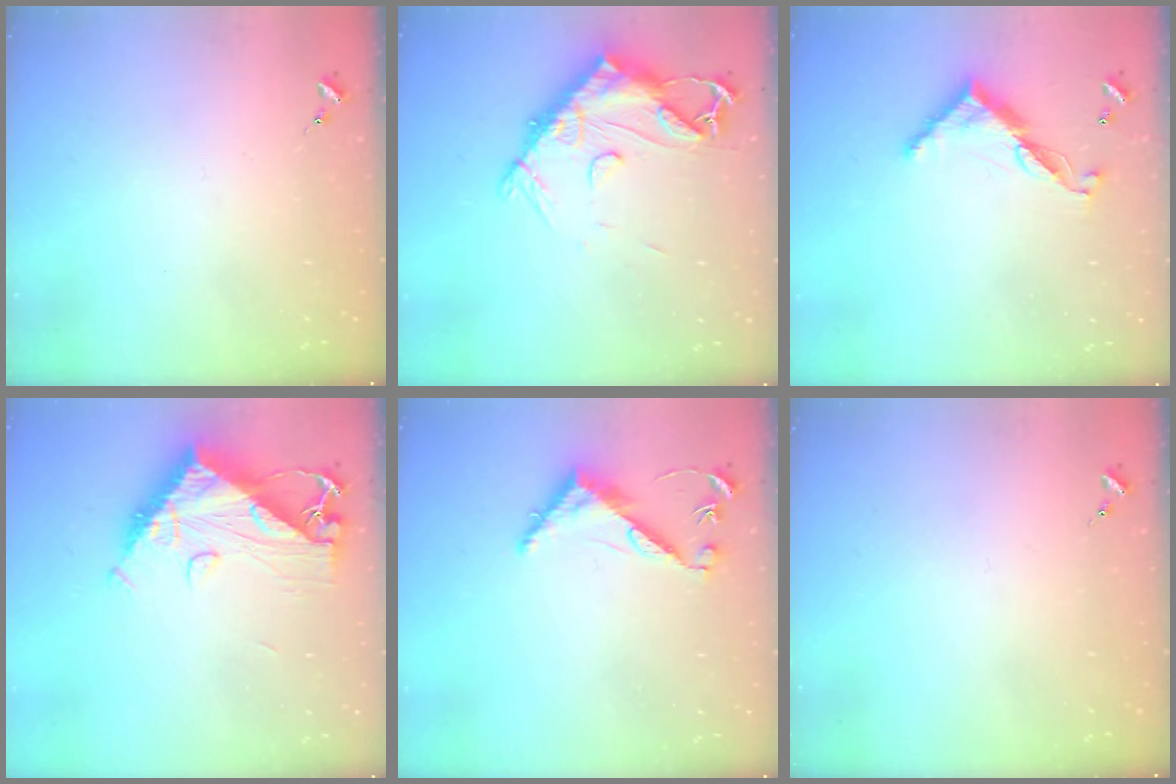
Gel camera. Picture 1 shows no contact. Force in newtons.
{"total": 14.2, "press": 14.2, "slide": 1.4}
{"total": 10.6, "press": 10.6, "slide": 0.4}
{"total": 12.9, "press": 12.8, "slide": 1.2}
{"total": 7.7, "press": 7.7, "slide": 0.5}
{"total": 0.0}